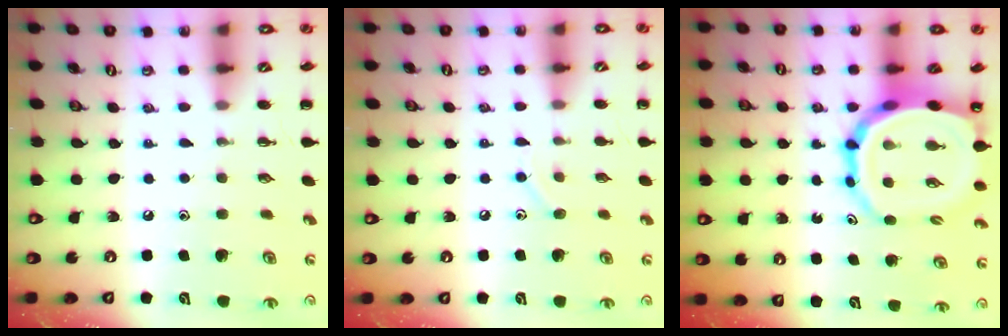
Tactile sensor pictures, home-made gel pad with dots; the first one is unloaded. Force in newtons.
{"total": 5.9, "press": 5.7, "slide": 1.3}
{"total": 15.5, "press": 14.9, "slide": 4.3}